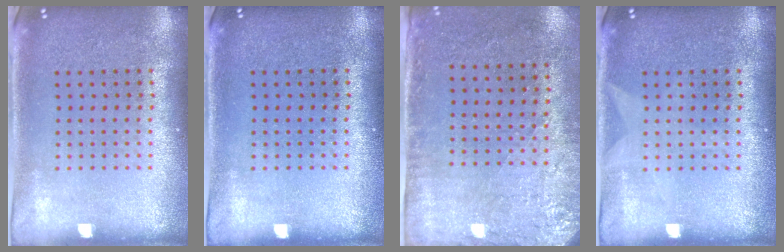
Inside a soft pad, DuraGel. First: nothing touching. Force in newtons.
{"total": 0.0}
{"total": 2.9, "press": 2.3, "slide": 1.7}
{"total": 0.6, "press": 0.6, "slide": 0.1}